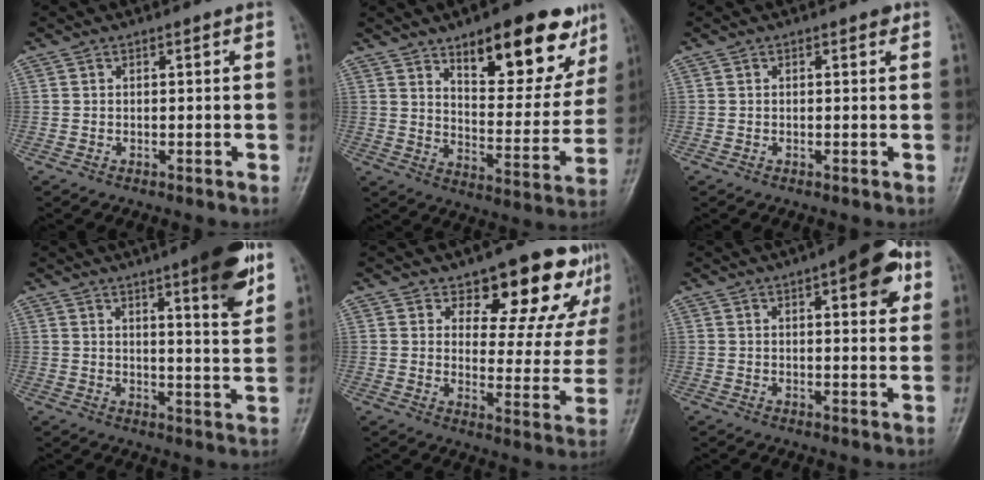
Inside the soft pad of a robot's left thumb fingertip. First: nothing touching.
{"total": 19.9, "force": [11.9, 8.0, 13.9], "torque": [-0.138, -0.059, 0.178]}
{"total": 0.9, "force": [0.5, 0.4, 0.6], "torque": [-0.004, -0.001, 0.003]}
{"total": 13.1, "force": [7.2, 2.3, 10.7], "torque": [-0.128, -0.035, 0.095]}
{"total": 15.4, "force": [11.1, 6.8, 8.3], "torque": [-0.038, -0.073, 0.137]}
{"total": 11.4, "force": [5.2, 4.0, 9.3], "torque": [-0.091, -0.007, 0.059]}